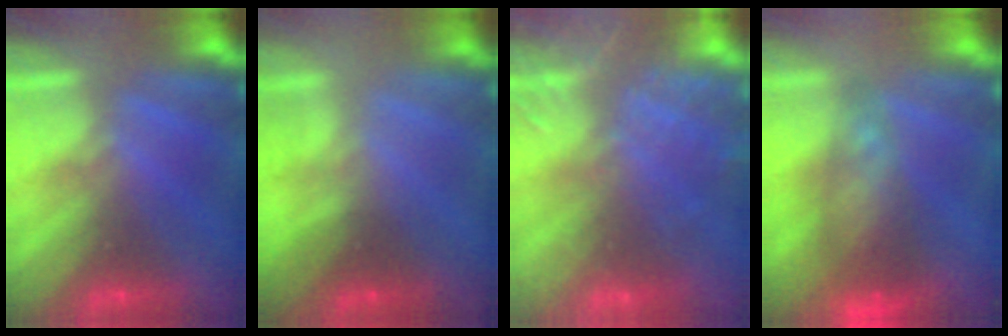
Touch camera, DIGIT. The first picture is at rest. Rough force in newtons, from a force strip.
{"total": 1.8}
{"total": 8.2}
{"total": 6.7}